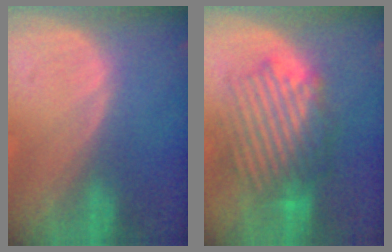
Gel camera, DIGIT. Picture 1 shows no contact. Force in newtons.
{"total": 8.7, "press": 8.4, "slide": 2.1}